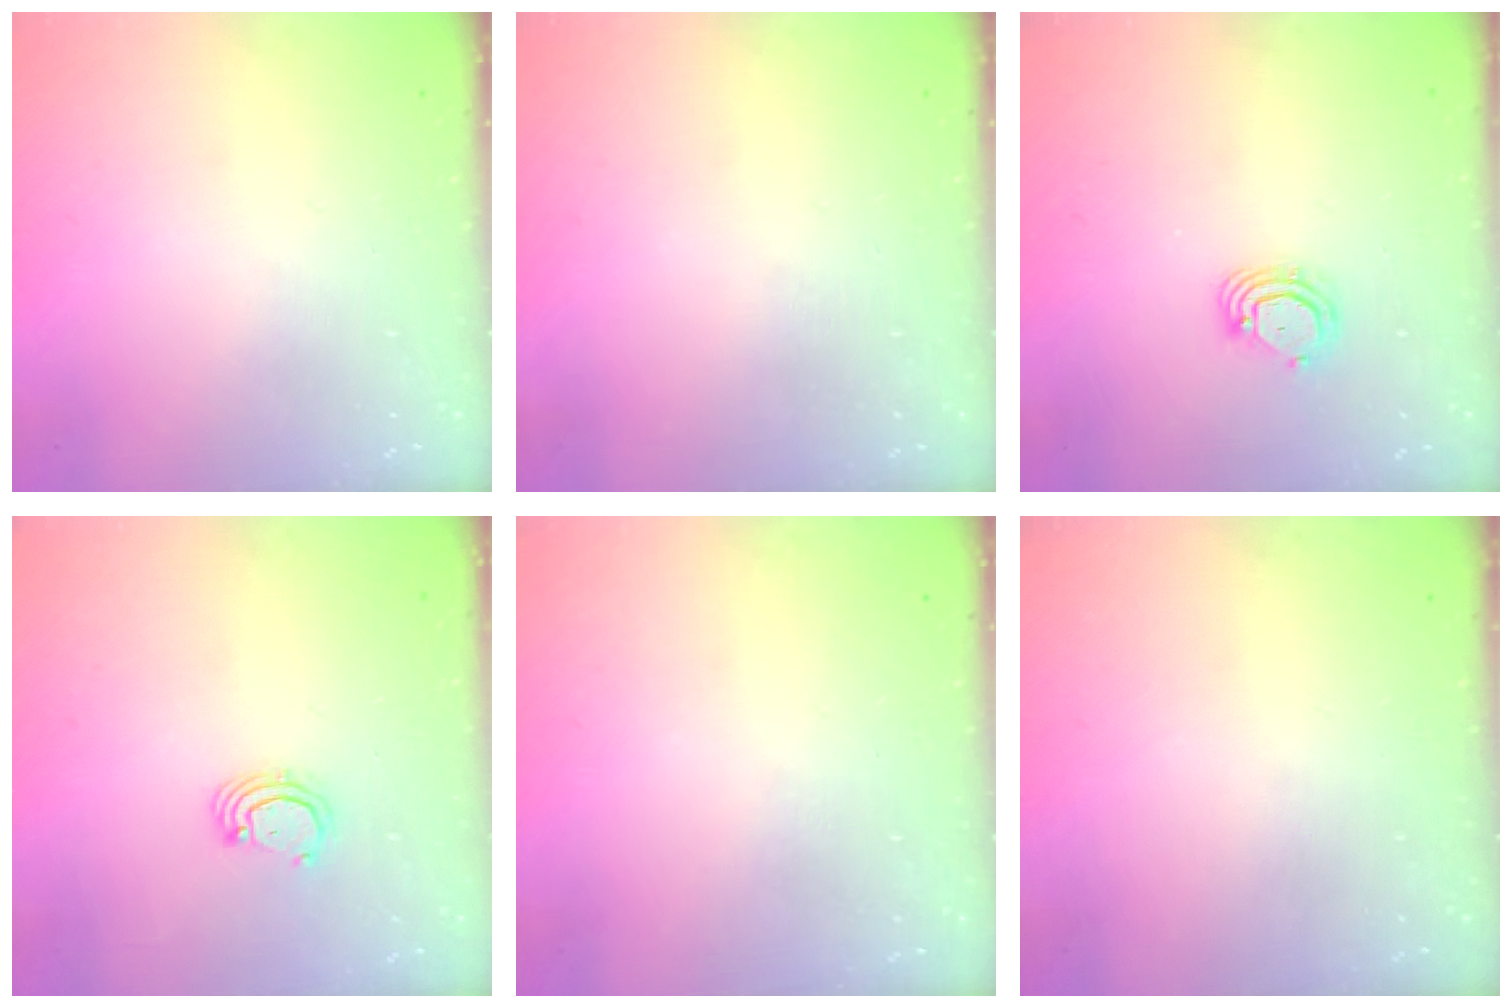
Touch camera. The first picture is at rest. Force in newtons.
{"total": 0.0}
{"total": 4.4, "press": 4.4, "slide": 0.4}
{"total": 2.5, "press": 2.5, "slide": 0.2}
{"total": 0.0}
{"total": 0.0}